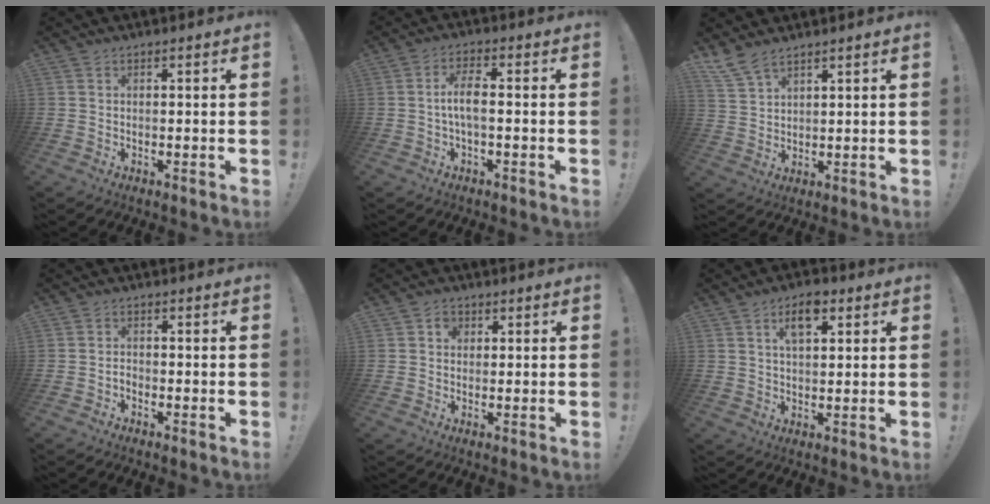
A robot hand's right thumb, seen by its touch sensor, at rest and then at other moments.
{"total": 6.3, "force": [-0.7, 2.0, 5.9], "torque": [-0.121, 0.000, -0.014]}
{"total": 6.6, "force": [5.3, 2.6, 2.8], "torque": [-0.062, -0.025, 0.106]}
{"total": 1.5, "force": [-1.1, 0.9, 0.6], "torque": [-0.008, 0.007, -0.020]}
{"total": 2.7, "force": [0.6, 2.4, 1.2], "torque": [-0.016, 0.002, 0.009]}
{"total": 7.0, "force": [3.2, 3.6, 5.0], "torque": [-0.077, -0.002, 0.054]}